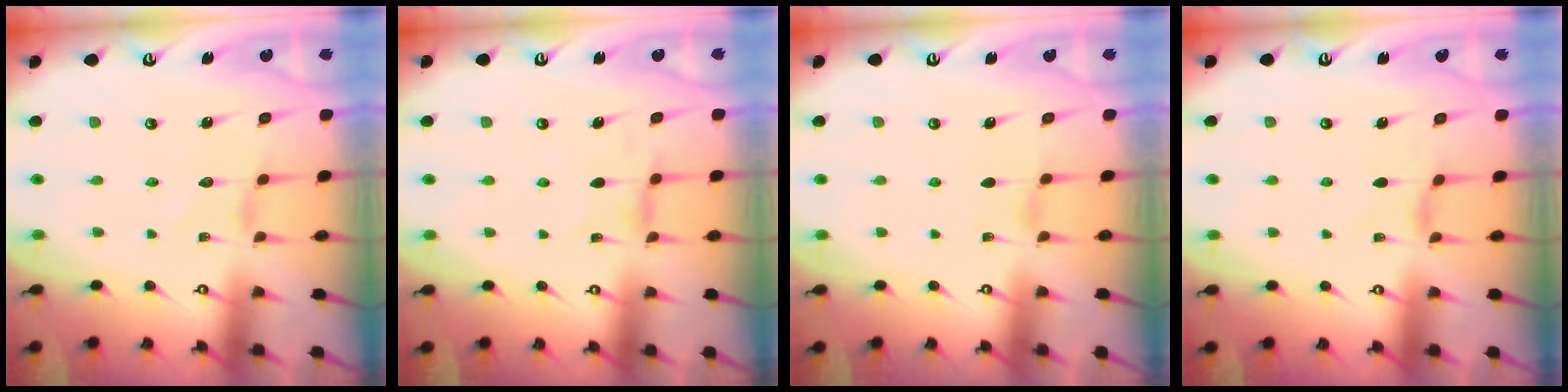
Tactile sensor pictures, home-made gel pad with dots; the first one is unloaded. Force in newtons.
{"total": 2.5, "press": 2.5, "slide": 0.5}
{"total": 1.8, "press": 1.8, "slide": 0.3}
{"total": 1.7, "press": 1.6, "slide": 0.4}